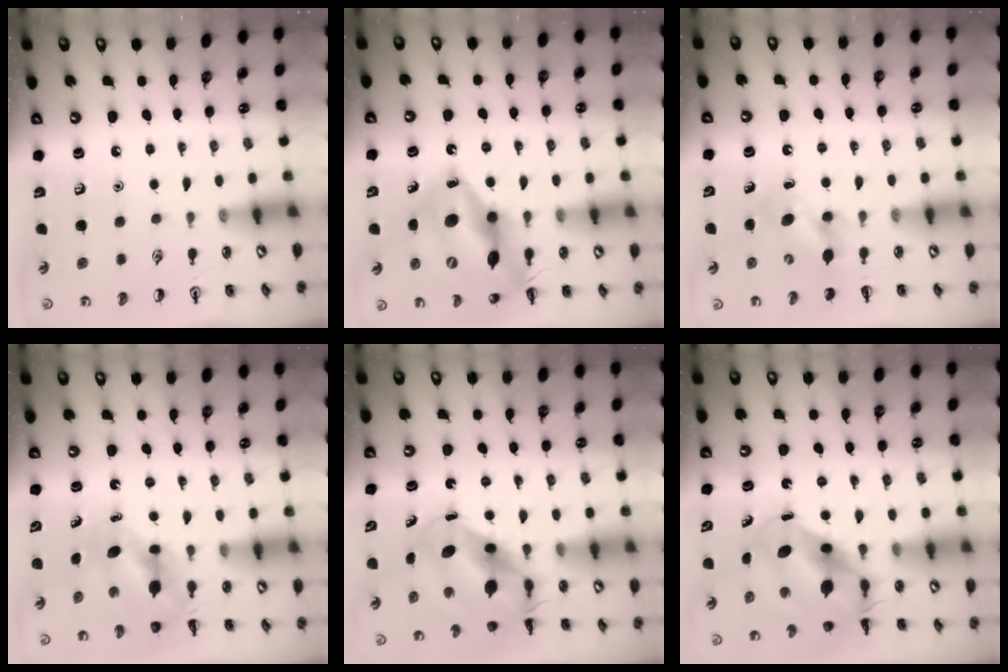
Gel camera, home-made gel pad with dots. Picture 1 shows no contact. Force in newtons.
{"total": 18.6, "press": 18.1, "slide": 4.4}
{"total": 5.5, "press": 5.4, "slide": 1.2}
{"total": 5.7, "press": 5.7, "slide": 0.2}
{"total": 7.3, "press": 7.1, "slide": 2.0}
{"total": 7.3, "press": 7.1, "slide": 2.0}